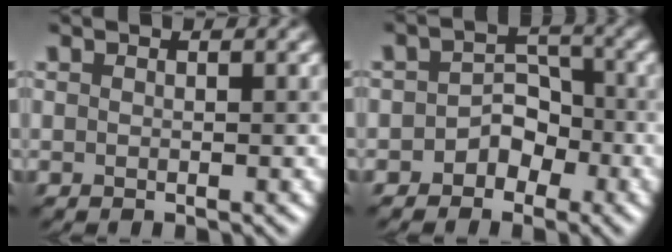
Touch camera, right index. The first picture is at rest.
{"total": 2.3, "force": [-1.3, 1.8, 0.7], "torque": [-0.010, 0.009, -0.021]}